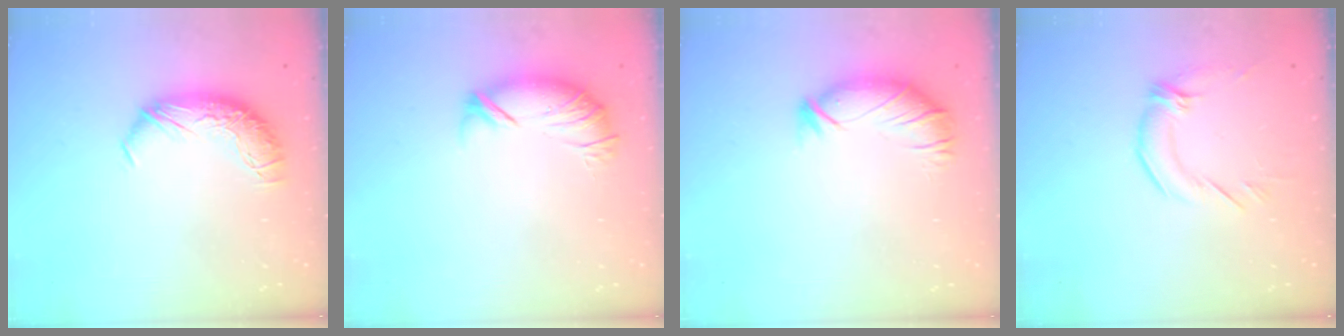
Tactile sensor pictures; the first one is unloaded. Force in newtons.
{"total": 3.8, "press": 3.4, "slide": 1.8}
{"total": 2.9, "press": 2.3, "slide": 1.7}
{"total": 2.3, "press": 0.8, "slide": 2.1}